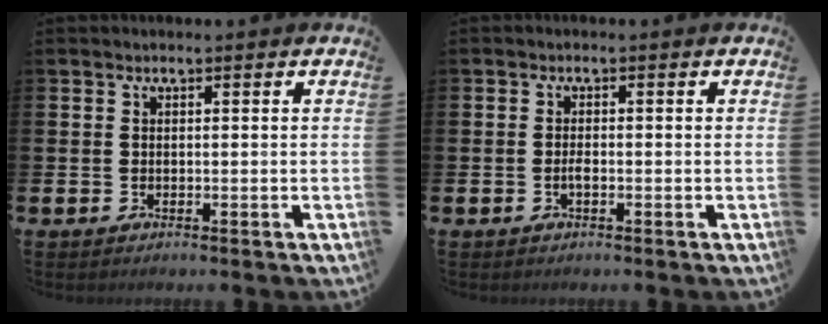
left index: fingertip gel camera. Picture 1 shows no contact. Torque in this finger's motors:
{"motor_torque": [0.31, 0.20, 0.08, 0.01]}